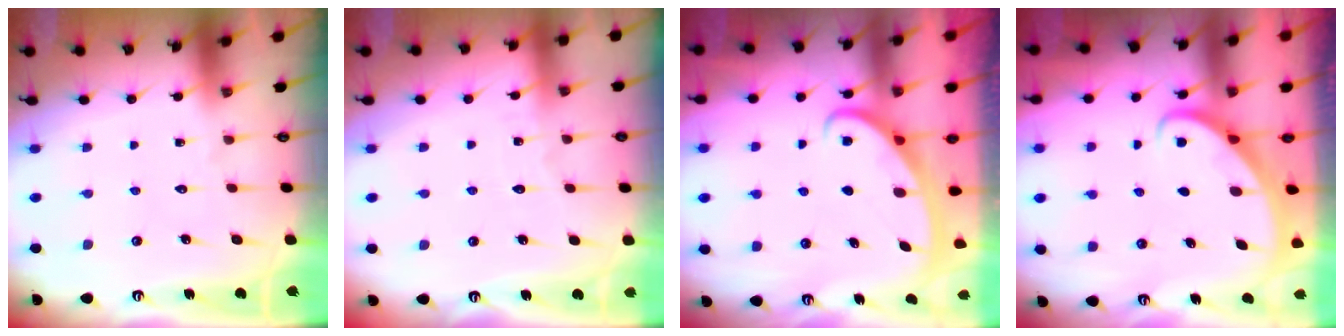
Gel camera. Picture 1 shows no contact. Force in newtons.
{"total": 3.0, "press": 3.0, "slide": 0.3}
{"total": 2.7, "press": 2.7, "slide": 0.4}
{"total": 2.9, "press": 2.9, "slide": 0.2}